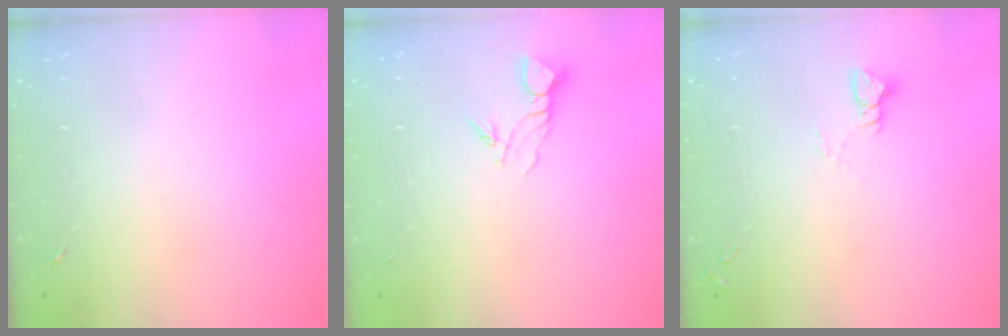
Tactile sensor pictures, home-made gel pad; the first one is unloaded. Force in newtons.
{"total": 4.3, "press": 4.3, "slide": 0.3}
{"total": 3.0, "press": 3.0, "slide": 0.3}